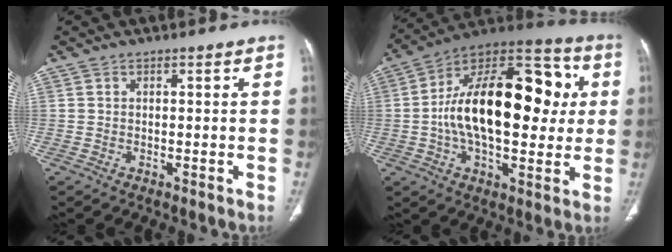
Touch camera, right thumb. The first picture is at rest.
{"total": 27.2, "force": [2.2, 14.2, 23.1], "torque": [-0.344, 0.028, 0.025]}